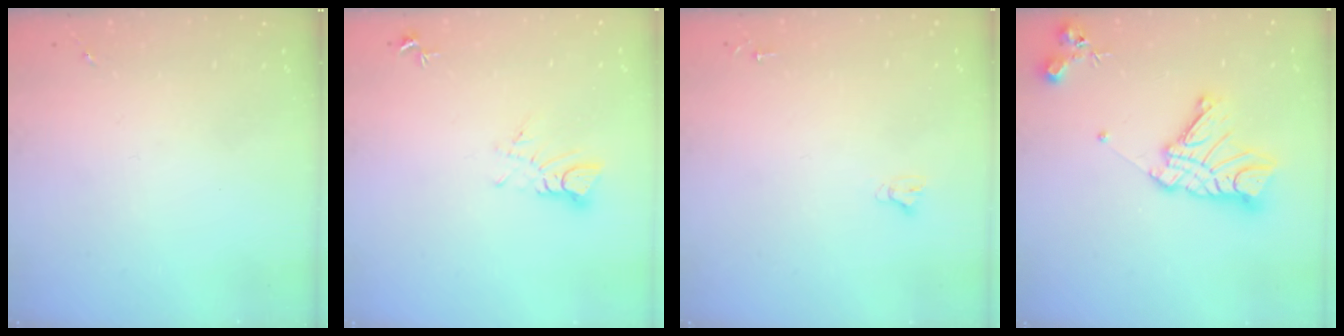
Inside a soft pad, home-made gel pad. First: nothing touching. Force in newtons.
{"total": 4.4, "press": 4.4, "slide": 0.3}
{"total": 2.4, "press": 2.4, "slide": 0.2}
{"total": 16.1, "press": 16.0, "slide": 1.6}